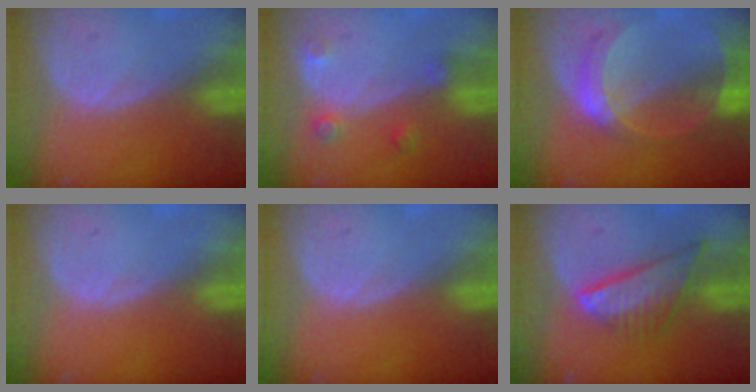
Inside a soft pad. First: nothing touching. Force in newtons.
{"total": 2.9, "press": 2.8, "slide": 0.8}
{"total": 7.2, "press": 6.5, "slide": 3.2}
{"total": 0.0}
{"total": 0.0}
{"total": 7.4, "press": 6.5, "slide": 3.5}